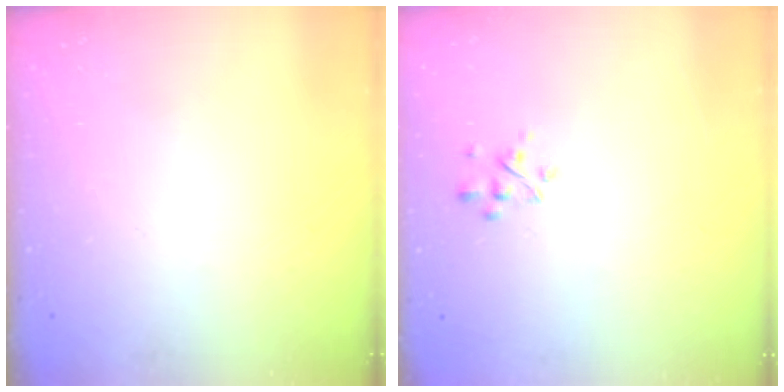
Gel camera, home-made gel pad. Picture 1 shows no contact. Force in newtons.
{"total": 2.8, "press": 2.7, "slide": 0.8}